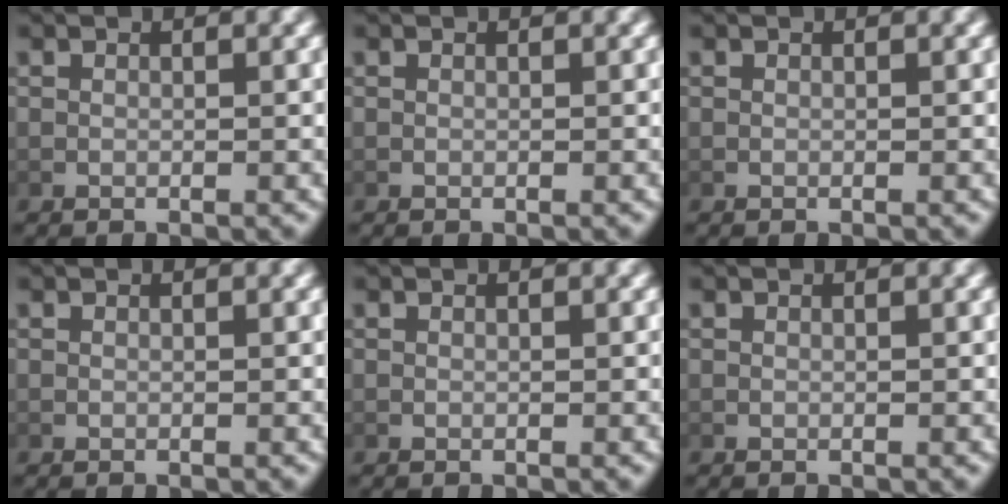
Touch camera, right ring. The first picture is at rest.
{"total": 0.0}
{"total": 0.0}
{"total": 0.0}
{"total": 0.0}
{"total": 0.0}